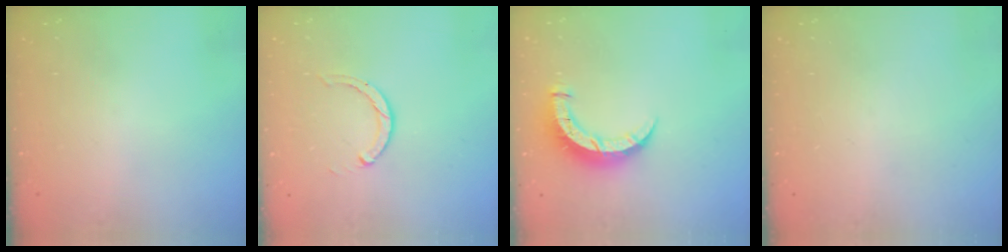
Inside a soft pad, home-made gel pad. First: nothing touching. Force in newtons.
{"total": 1.9, "press": 1.9, "slide": 0.2}
{"total": 8.2, "press": 8.2, "slide": 0.6}
{"total": 0.0}